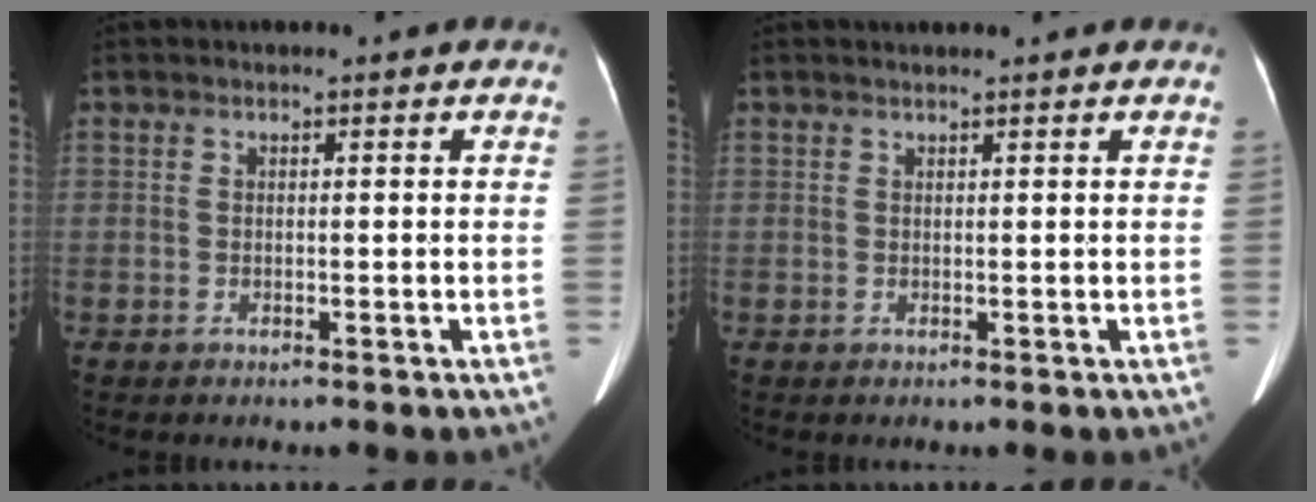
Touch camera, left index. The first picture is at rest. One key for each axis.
{"total": 2.0, "fx": 1.8, "fy": -0.1, "fz": 0.8, "tx": -0.011, "ty": 0.019, "tz": 0.027}